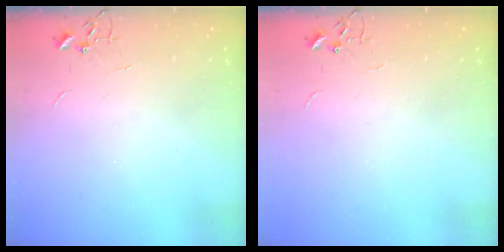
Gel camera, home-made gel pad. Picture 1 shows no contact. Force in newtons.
{"total": 0.0}